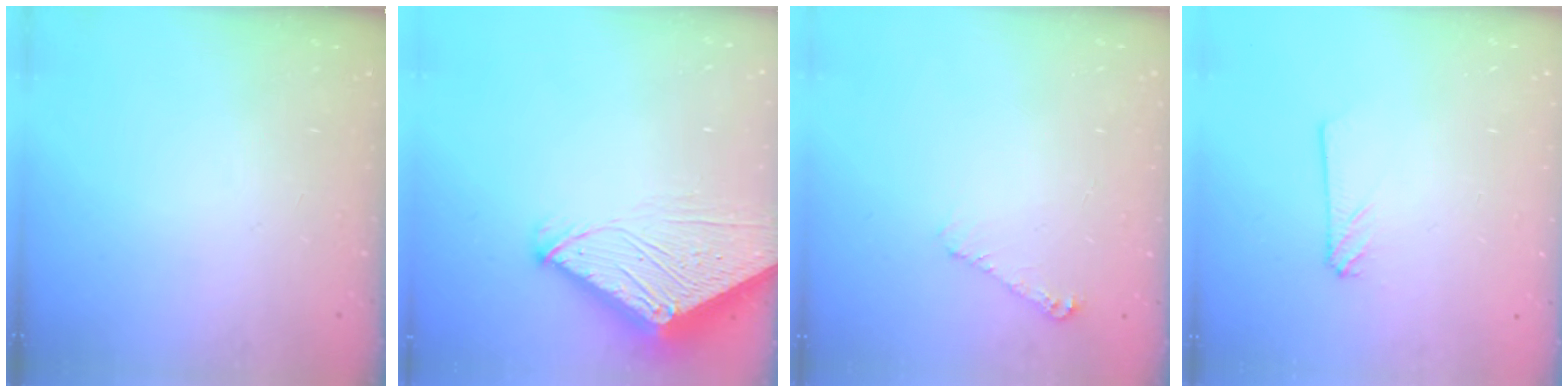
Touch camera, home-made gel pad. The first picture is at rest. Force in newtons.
{"total": 7.1, "press": 7.1, "slide": 0.8}
{"total": 5.3, "press": 5.2, "slide": 0.8}
{"total": 2.4, "press": 2.4, "slide": 0.2}